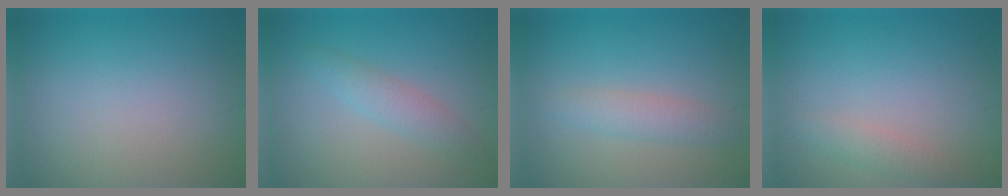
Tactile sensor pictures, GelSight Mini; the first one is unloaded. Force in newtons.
{"total": 2.4, "press": 2.4, "slide": 0.1}
{"total": 2.5, "press": 2.5, "slide": 0.2}
{"total": 1.7, "press": 1.7, "slide": 0.1}